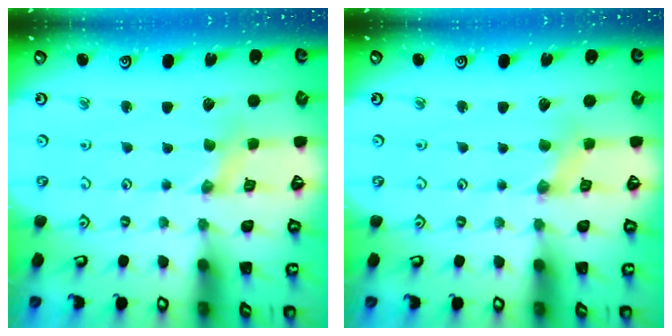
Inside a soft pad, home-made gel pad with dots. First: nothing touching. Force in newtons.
{"total": 1.3, "press": 1.3, "slide": 0.2}